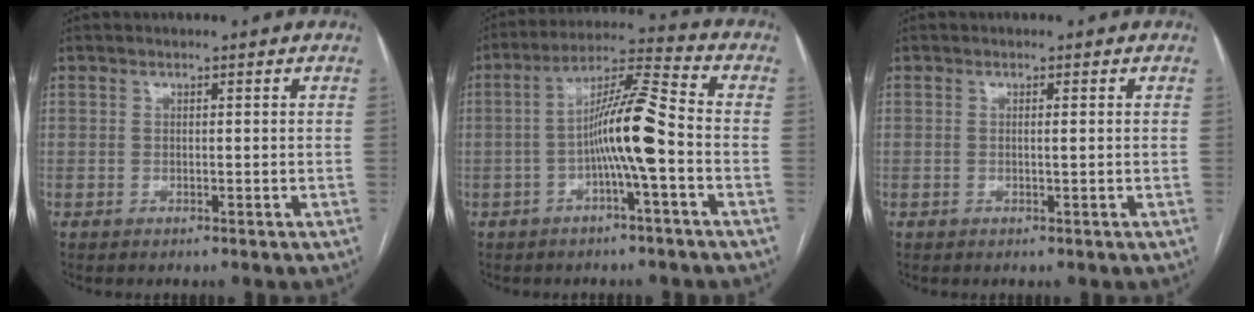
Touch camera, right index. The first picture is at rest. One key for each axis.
{"total": 10.0, "fx": -2.4, "fy": 0.0, "fz": 9.7, "tx": -0.180, "ty": 0.021, "tz": -0.044}
{"total": 0.6, "fx": 0.1, "fy": -0.1, "fz": 0.6, "tx": -0.011, "ty": 0.001, "tz": 0.003}